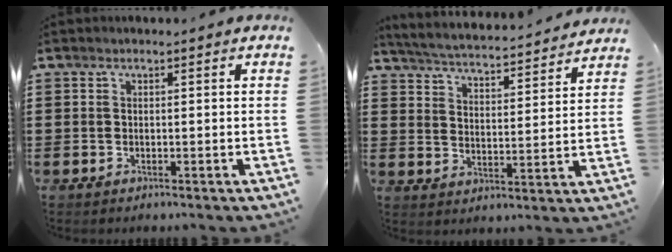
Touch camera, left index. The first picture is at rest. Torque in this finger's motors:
{"motor_torque": [1.76, -0.38, 0.22, 0.12]}